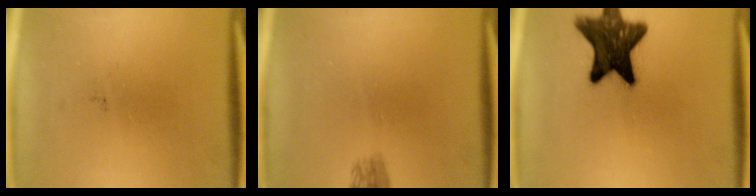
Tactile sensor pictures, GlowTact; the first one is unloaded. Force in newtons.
{"total": 1.6}
{"total": 14.4}